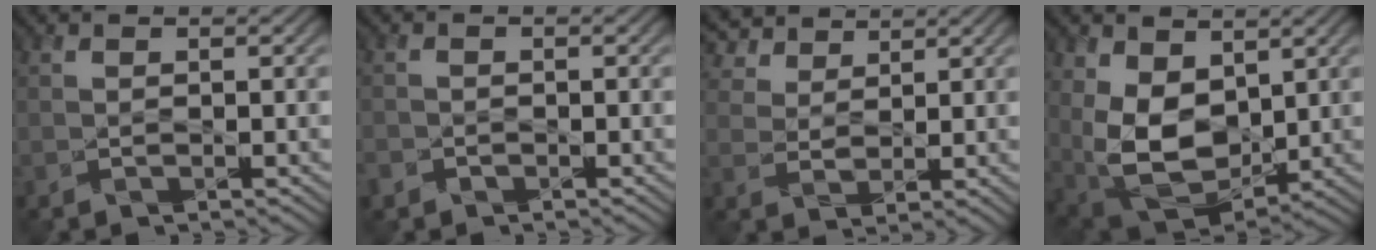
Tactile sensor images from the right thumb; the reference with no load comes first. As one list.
[{"total": 1.5, "force": [-1.1, 1.0, 0.0], "torque": [0.005, -0.007, -0.028]}, {"total": 5.2, "force": [3.9, 2.7, 2.0], "torque": [-0.053, 0.007, 0.083]}, {"total": 11.9, "force": [2.7, 7.9, 8.5], "torque": [-0.209, -0.013, 0.058]}]